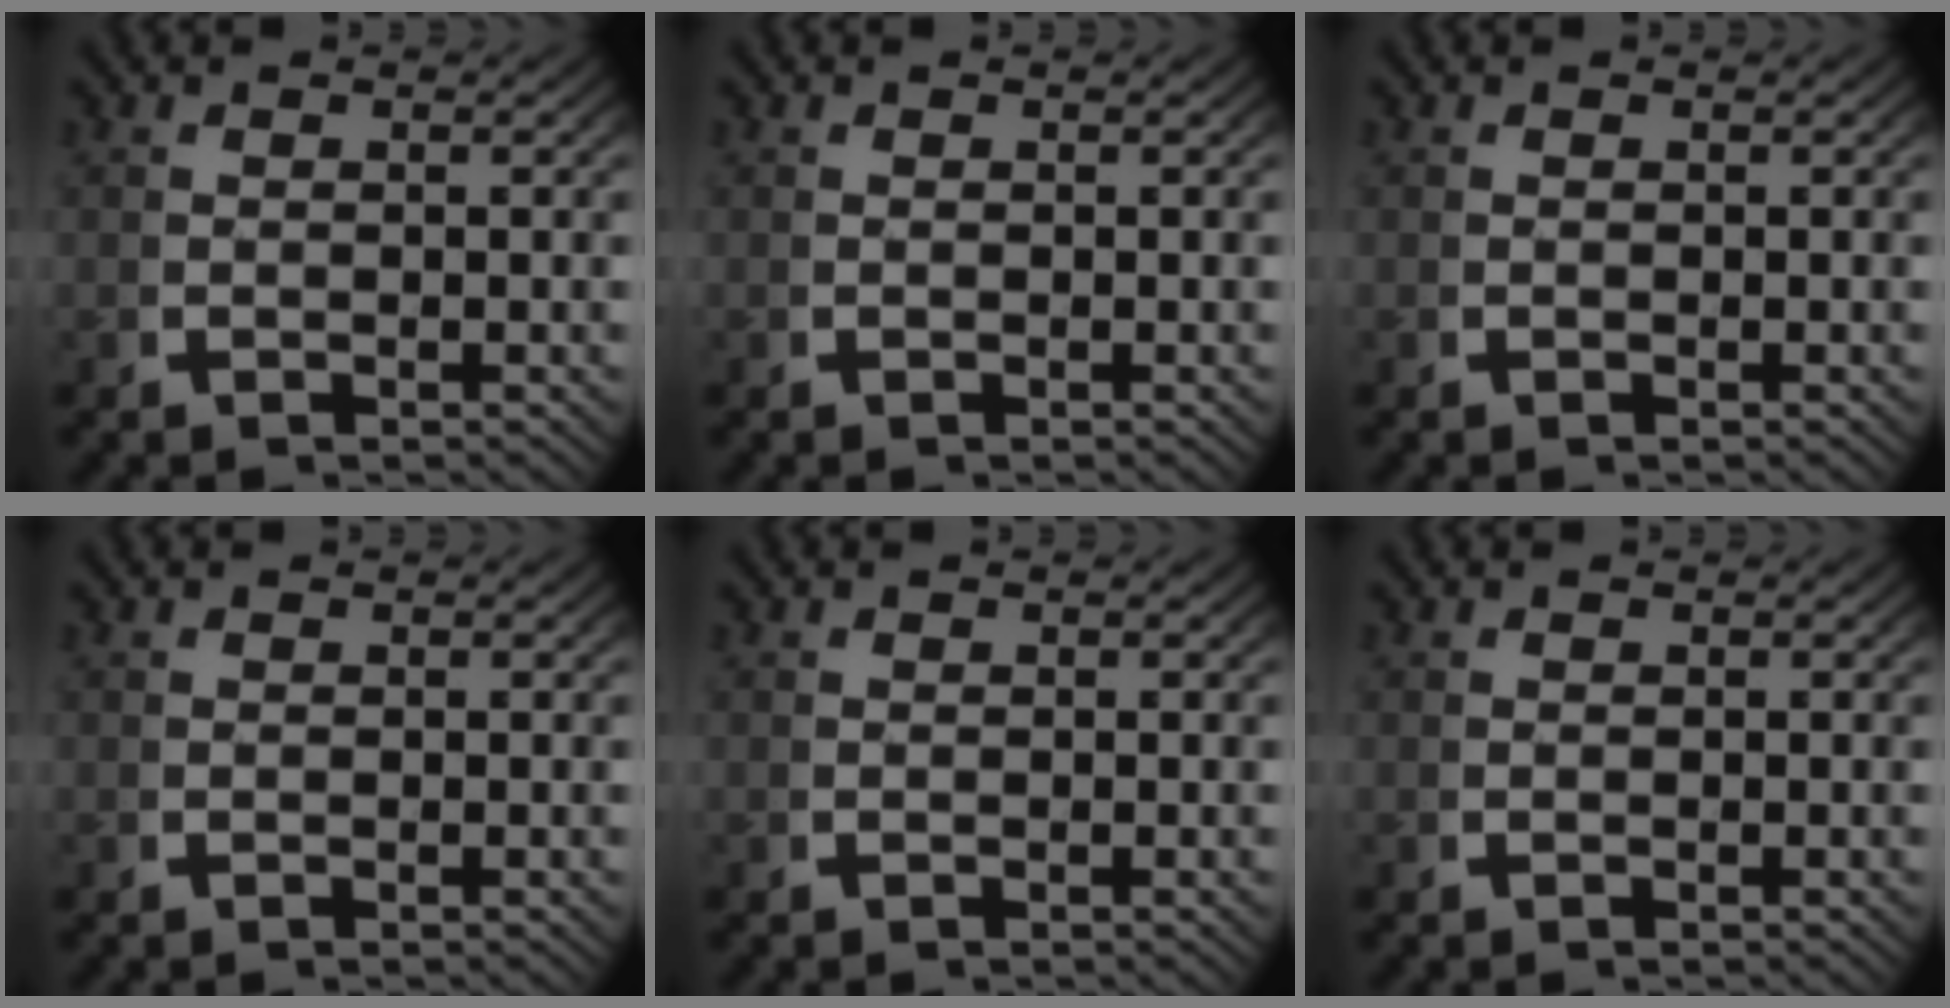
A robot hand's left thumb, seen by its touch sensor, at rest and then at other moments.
{"total": 0.0}
{"total": 0.0}
{"total": 0.0}
{"total": 0.0}
{"total": 0.0}